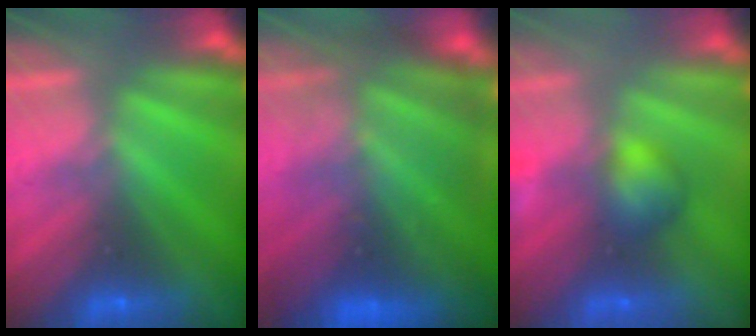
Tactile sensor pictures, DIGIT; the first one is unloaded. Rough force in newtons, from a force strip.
{"total": 7.5}
{"total": 3.3}